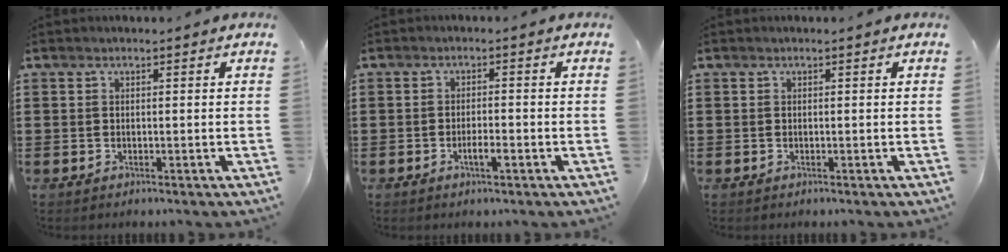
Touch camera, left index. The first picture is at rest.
{"total": 2.4, "force": [-0.9, 0.5, 2.1], "torque": [-0.037, 0.001, -0.015]}
{"total": 0.0}